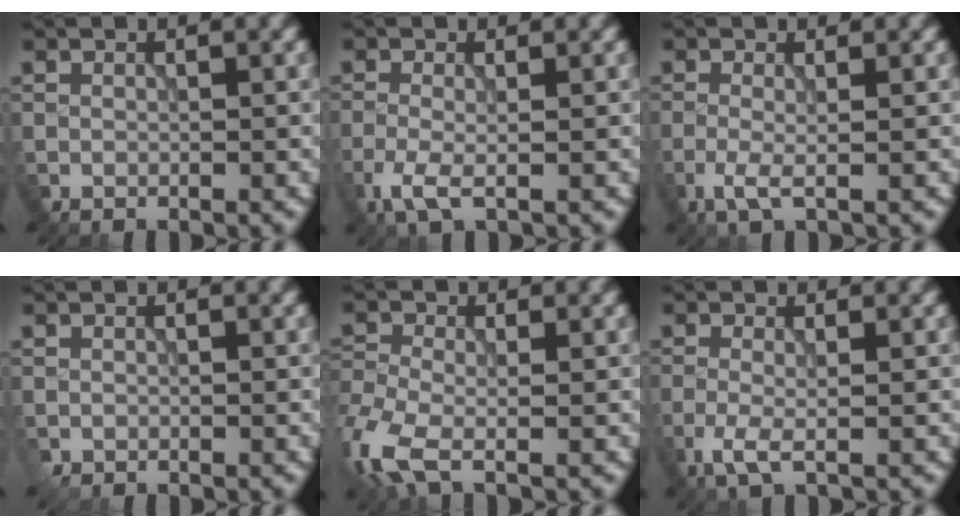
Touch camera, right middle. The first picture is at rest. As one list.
[{"total": 2.8, "force": [-1.4, 0.9, 2.2], "torque": [-0.055, -0.006, -0.033]}, {"total": 2.0, "force": [-0.8, 0.4, 1.7], "torque": [-0.042, -0.004, -0.022]}, {"total": 0.8, "force": [-0.5, 0.5, 0.4], "torque": [-0.010, -0.005, -0.008]}, {"total": 5.7, "force": [-2.9, 2.7, 4.2], "torque": [-0.104, -0.012, -0.072]}, {"total": 2.3, "force": [-1.1, 0.6, 1.9], "torque": [-0.048, -0.006, -0.027]}]